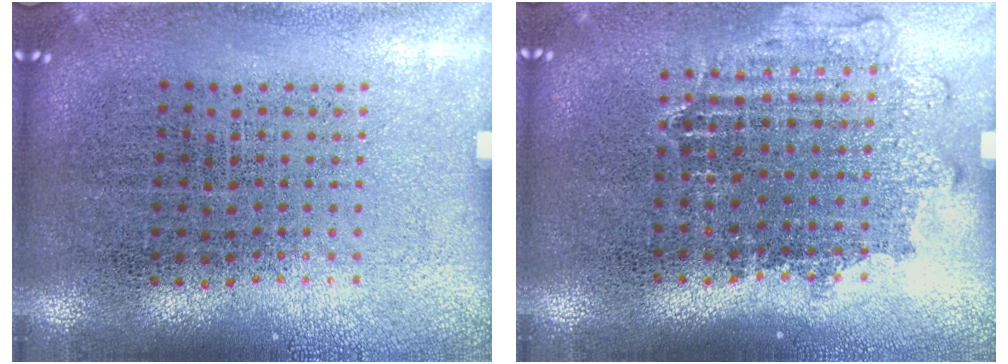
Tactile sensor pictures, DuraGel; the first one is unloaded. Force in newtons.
{"total": 1.0, "press": 1.0, "slide": 0.4}